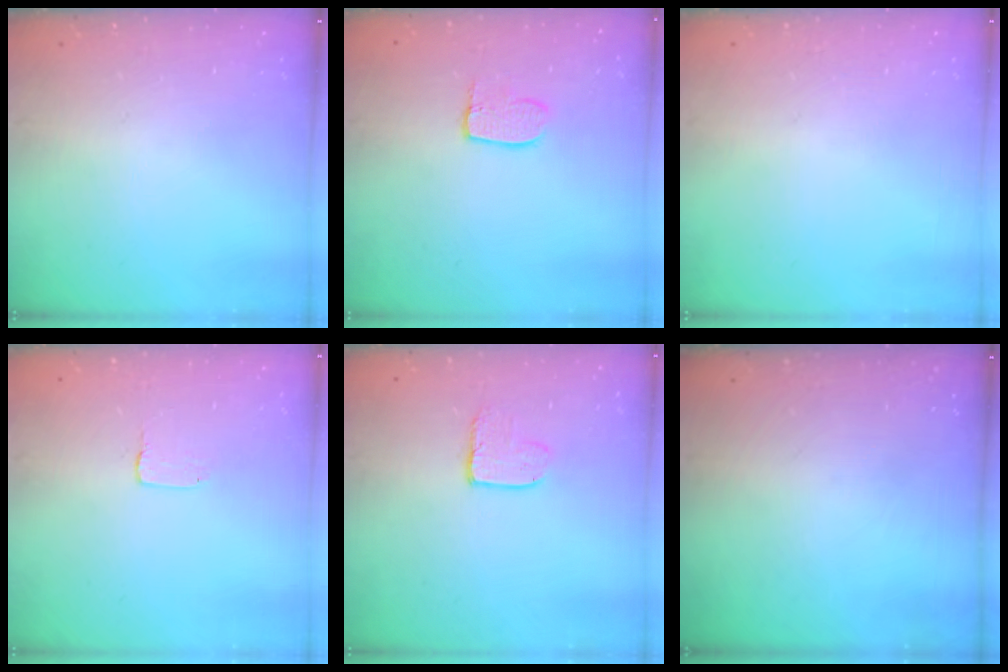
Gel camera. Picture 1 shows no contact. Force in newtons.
{"total": 6.8, "press": 6.8, "slide": 0.1}
{"total": 0.0}
{"total": 1.0, "press": 1.0, "slide": 0.1}
{"total": 5.1, "press": 5.0, "slide": 0.4}
{"total": 0.0}